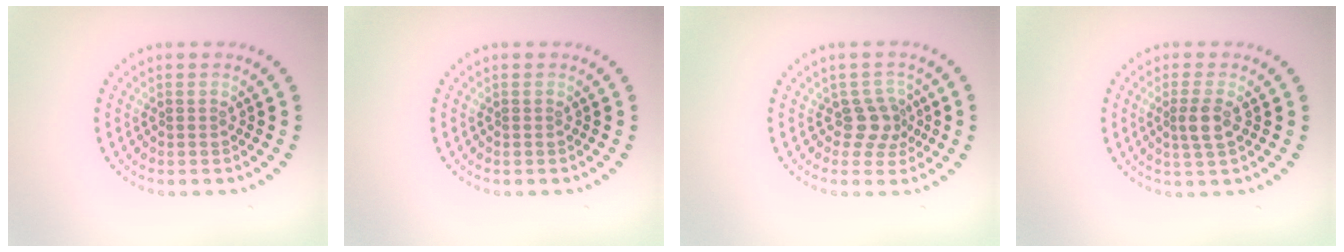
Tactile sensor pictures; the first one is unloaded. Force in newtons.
{"total": 0.0}
{"total": 2.5, "press": 1.9, "slide": 1.7}
{"total": 2.1, "press": 1.9, "slide": 1.0}